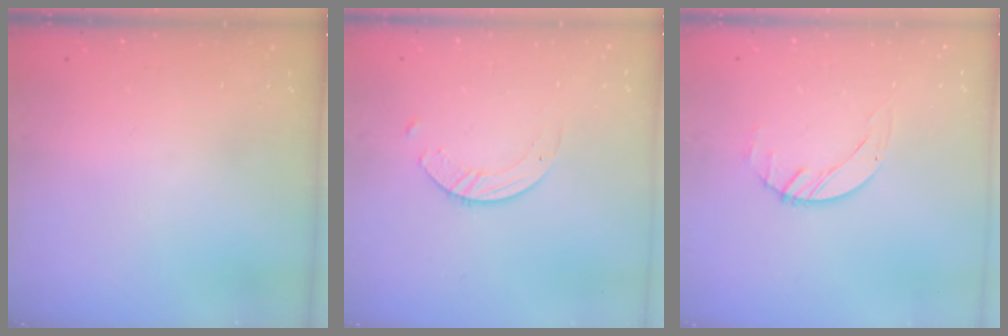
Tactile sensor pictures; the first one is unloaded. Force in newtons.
{"total": 4.5, "press": 4.5, "slide": 0.3}
{"total": 1.4, "press": 1.4, "slide": 0.2}